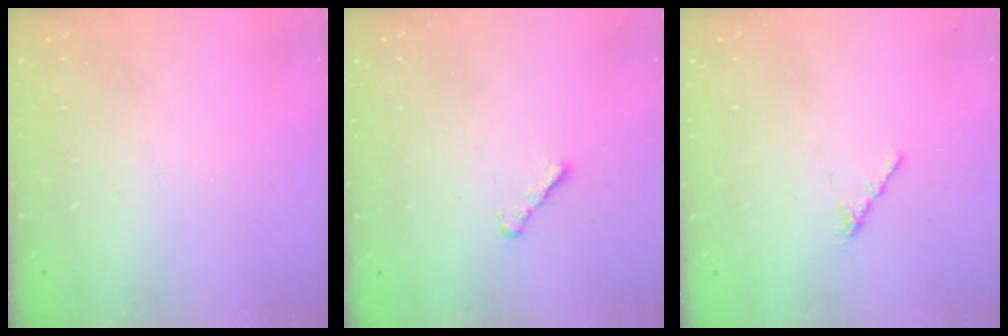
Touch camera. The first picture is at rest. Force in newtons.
{"total": 2.4, "press": 2.3, "slide": 0.6}
{"total": 1.7, "press": 1.6, "slide": 0.5}